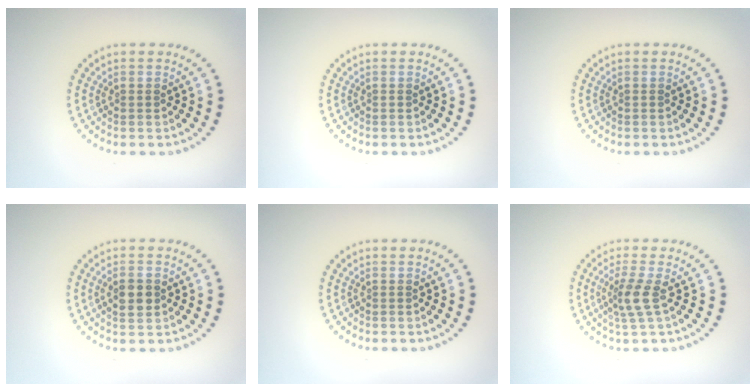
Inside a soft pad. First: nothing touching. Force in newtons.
{"total": 0.0}
{"total": 0.0}
{"total": 2.2, "press": 2.2, "slide": 0.2}
{"total": 0.0}
{"total": 2.4, "press": 1.8, "slide": 1.6}